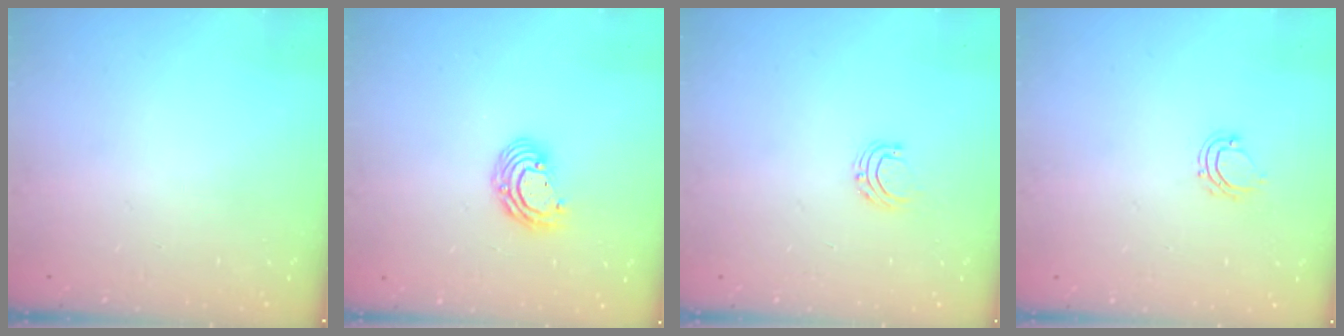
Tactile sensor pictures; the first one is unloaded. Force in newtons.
{"total": 7.6, "press": 7.6, "slide": 0.9}
{"total": 4.5, "press": 4.5, "slide": 0.4}
{"total": 4.5, "press": 4.4, "slide": 0.6}